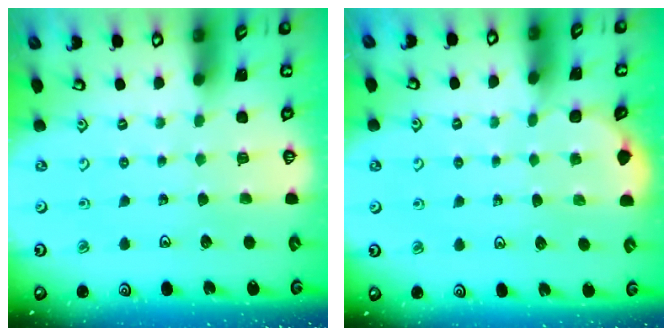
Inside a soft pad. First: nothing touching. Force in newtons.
{"total": 2.1, "press": 2.1, "slide": 0.2}